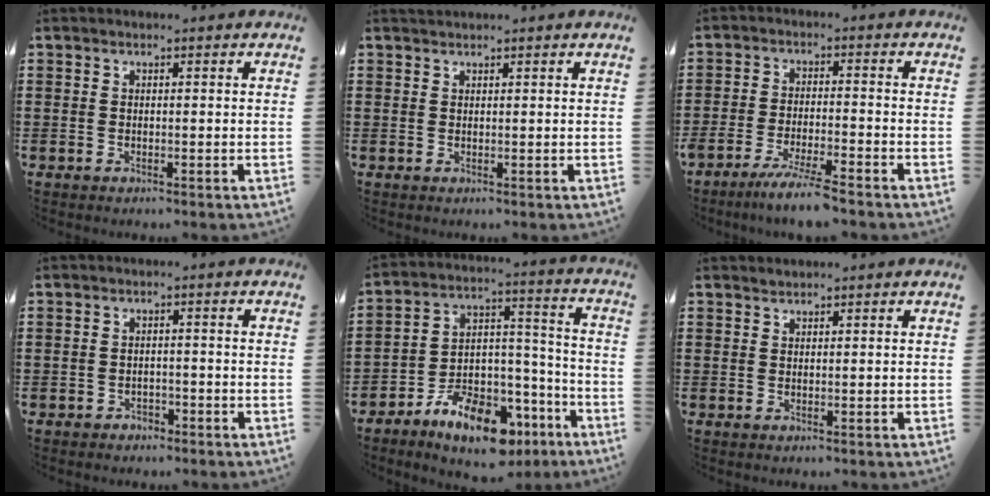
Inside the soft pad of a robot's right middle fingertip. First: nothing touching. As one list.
[{"total": 0.8, "force": [0.8, 0.0, 0.1], "torque": [-0.003, 0.000, 0.014]}, {"total": 5.5, "force": [-4.8, -0.3, 2.6], "torque": [-0.053, -0.016, -0.090]}, {"total": 1.4, "force": [-1.2, 0.6, 0.0], "torque": [-0.006, 0.001, -0.029]}, {"total": 11.4, "force": [-8.7, 4.5, 5.9], "torque": [-0.095, 0.046, -0.155]}, {"total": 0.7, "force": [0.7, 0.0, -0.2], "torque": [0.001, -0.002, 0.014]}]